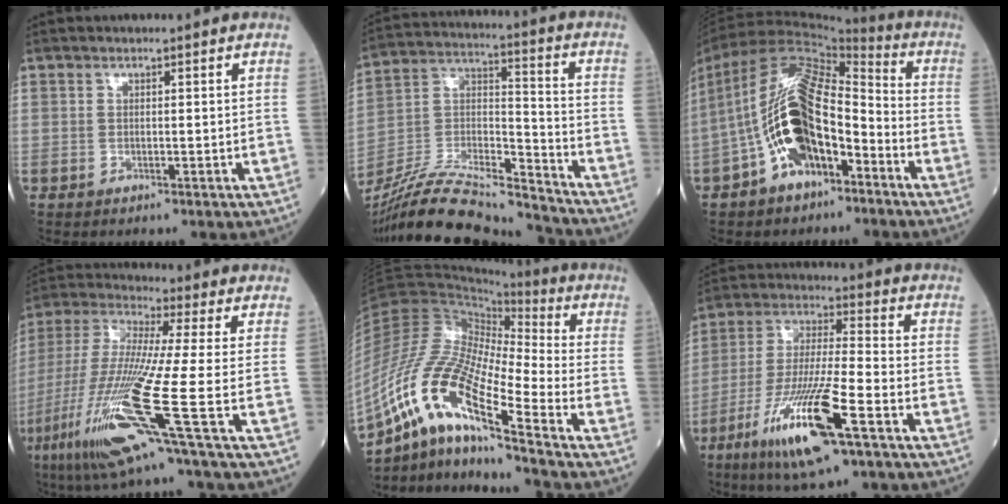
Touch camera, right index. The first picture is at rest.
{"total": 21.5, "force": [-20.1, 1.4, 7.5], "torque": [-0.171, 0.004, -0.349]}
{"total": 18.7, "force": [-5.6, 8.8, 15.5], "torque": [-0.333, 0.026, -0.090]}
{"total": 17.6, "force": [-7.5, -1.2, 15.9], "torque": [-0.358, -0.041, -0.152]}
{"total": 18.3, "force": [-10.3, 2.7, 14.9], "torque": [-0.316, -0.011, -0.189]}
{"total": 16.6, "force": [-8.3, 1.6, 14.2], "torque": [-0.301, -0.033, -0.149]}